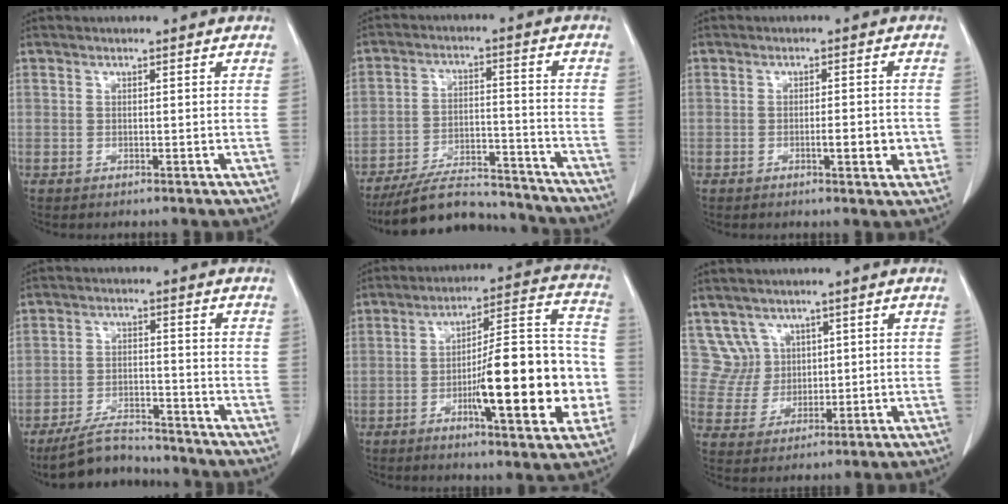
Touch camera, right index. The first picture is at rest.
{"total": 15.1, "force": [-13.9, 3.8, 4.2], "torque": [-0.063, 0.020, -0.210]}
{"total": 4.3, "force": [-1.1, 1.1, 4.0], "torque": [-0.056, 0.001, -0.013]}
{"total": 8.0, "force": [-7.4, 2.2, 2.1], "torque": [-0.038, -0.006, -0.128]}
{"total": 19.5, "force": [-4.9, 3.7, 18.5], "torque": [-0.253, 0.022, -0.069]}
{"total": 5.1, "force": [2.6, 4.4, -0.5], "torque": [0.016, 0.009, 0.057]}